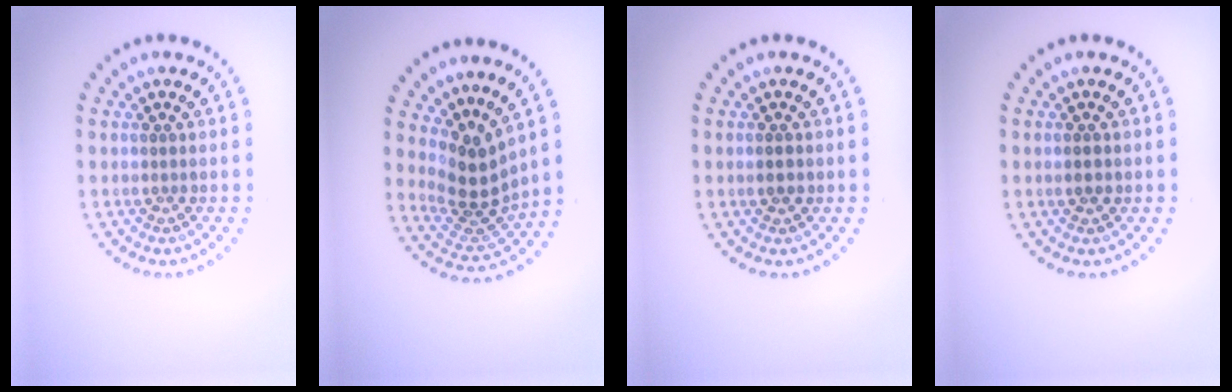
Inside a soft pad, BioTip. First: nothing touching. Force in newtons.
{"total": 4.0, "press": 2.9, "slide": 2.7}
{"total": 1.1, "press": 1.1, "slide": 0.1}
{"total": 1.0, "press": 1.0, "slide": 0.1}